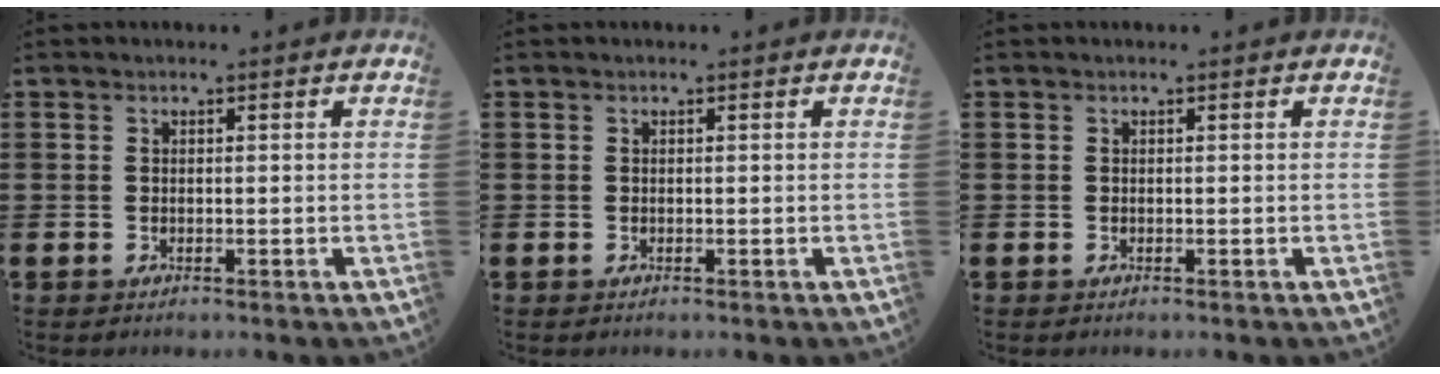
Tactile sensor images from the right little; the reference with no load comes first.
{"total": 0.0}
{"total": 0.0}